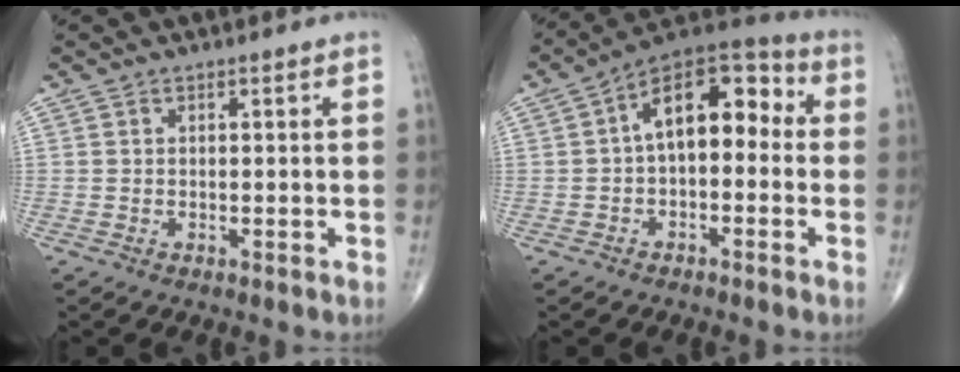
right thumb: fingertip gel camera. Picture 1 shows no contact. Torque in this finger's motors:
{"motor_torque": [0.23, 0.38, 0.22, -0.17, 0.12]}